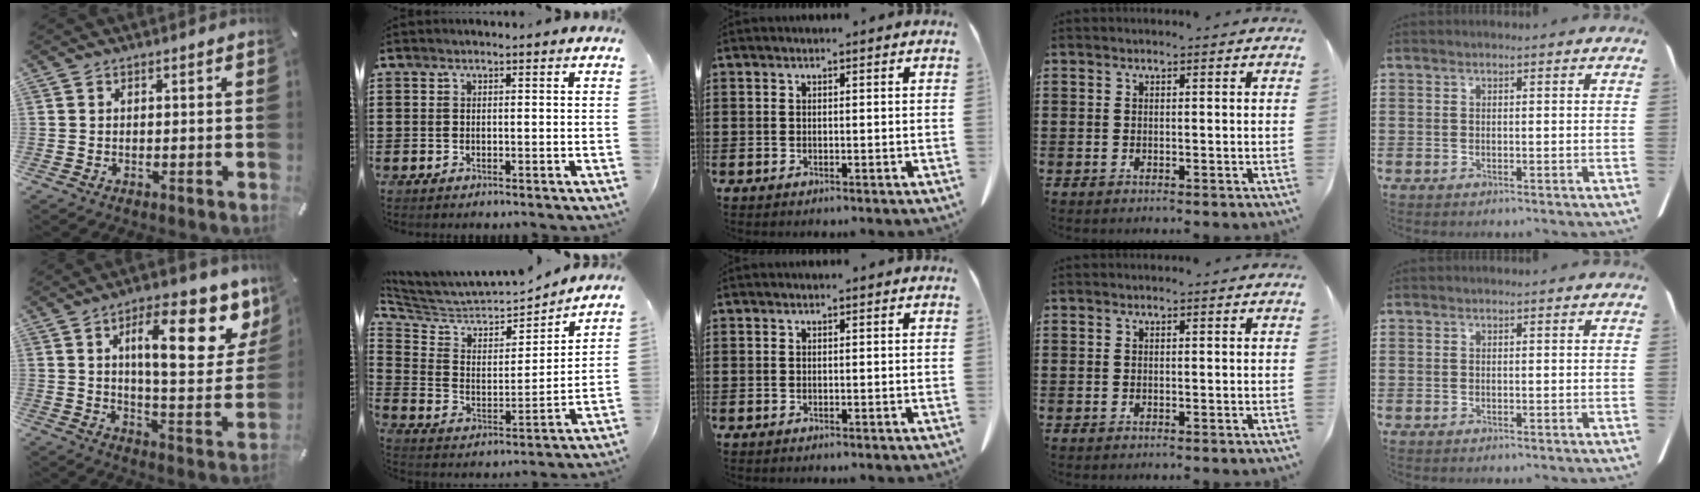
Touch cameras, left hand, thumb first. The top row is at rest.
{"thumb": {"total": 20.4, "force": [9.4, 7.1, 16.7], "torque": [-0.234, -0.047, 0.138]}, "index": {"total": 4.5, "force": [4.2, 1.5, 0.7], "torque": [-0.046, -0.042, 0.065]}}